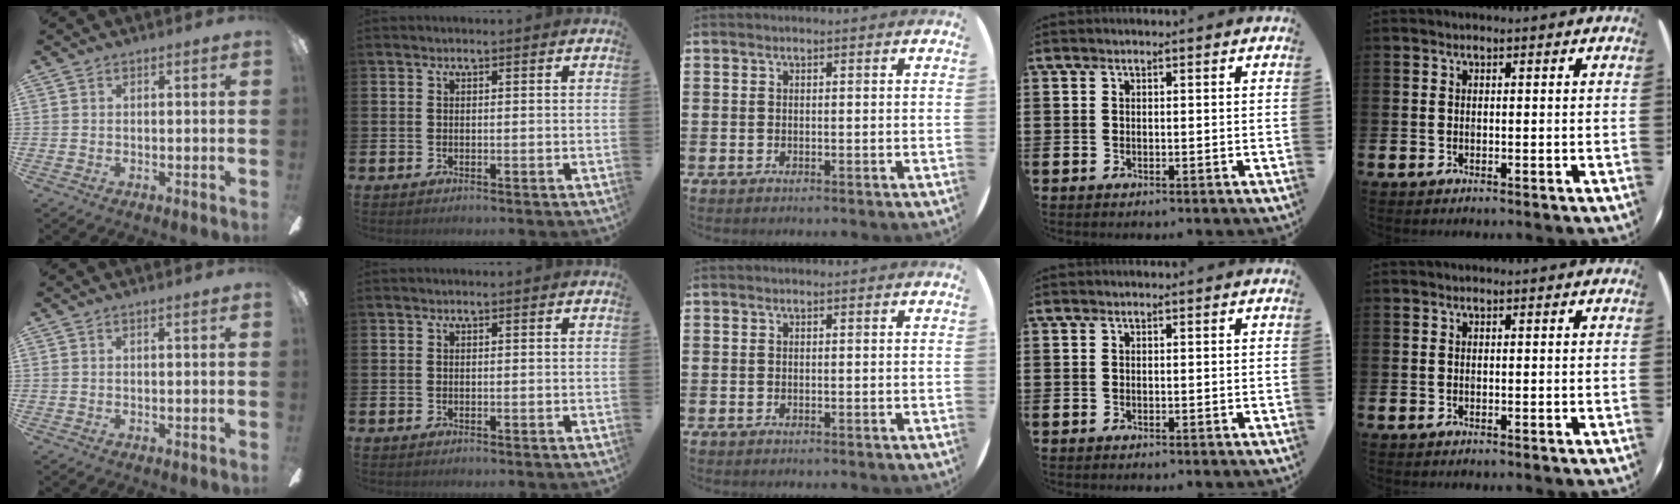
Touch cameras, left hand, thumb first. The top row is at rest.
{}